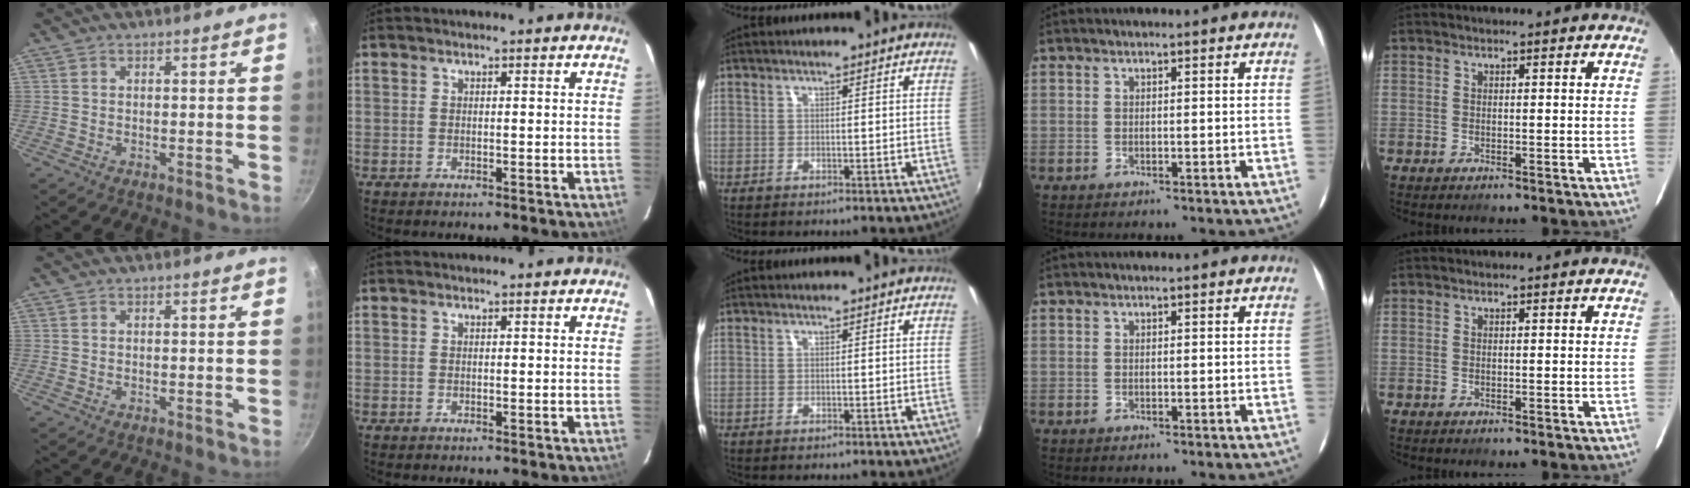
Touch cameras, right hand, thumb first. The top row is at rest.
{}